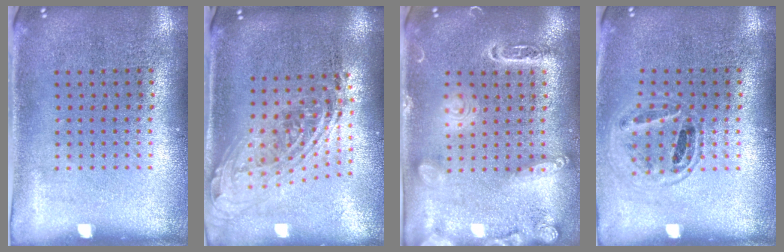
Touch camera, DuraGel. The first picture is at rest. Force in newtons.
{"total": 2.0, "press": 1.6, "slide": 1.3}
{"total": 1.8, "press": 1.8, "slide": 0.2}
{"total": 0.9, "press": 0.9, "slide": 0.1}